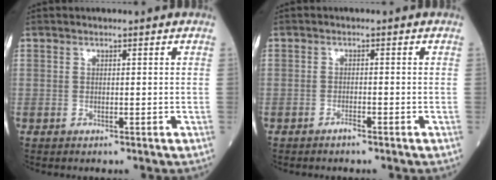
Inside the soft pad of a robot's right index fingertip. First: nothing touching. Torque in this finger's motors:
{"motor_torque": [-0.02, -0.05, 0.01, 0.00]}